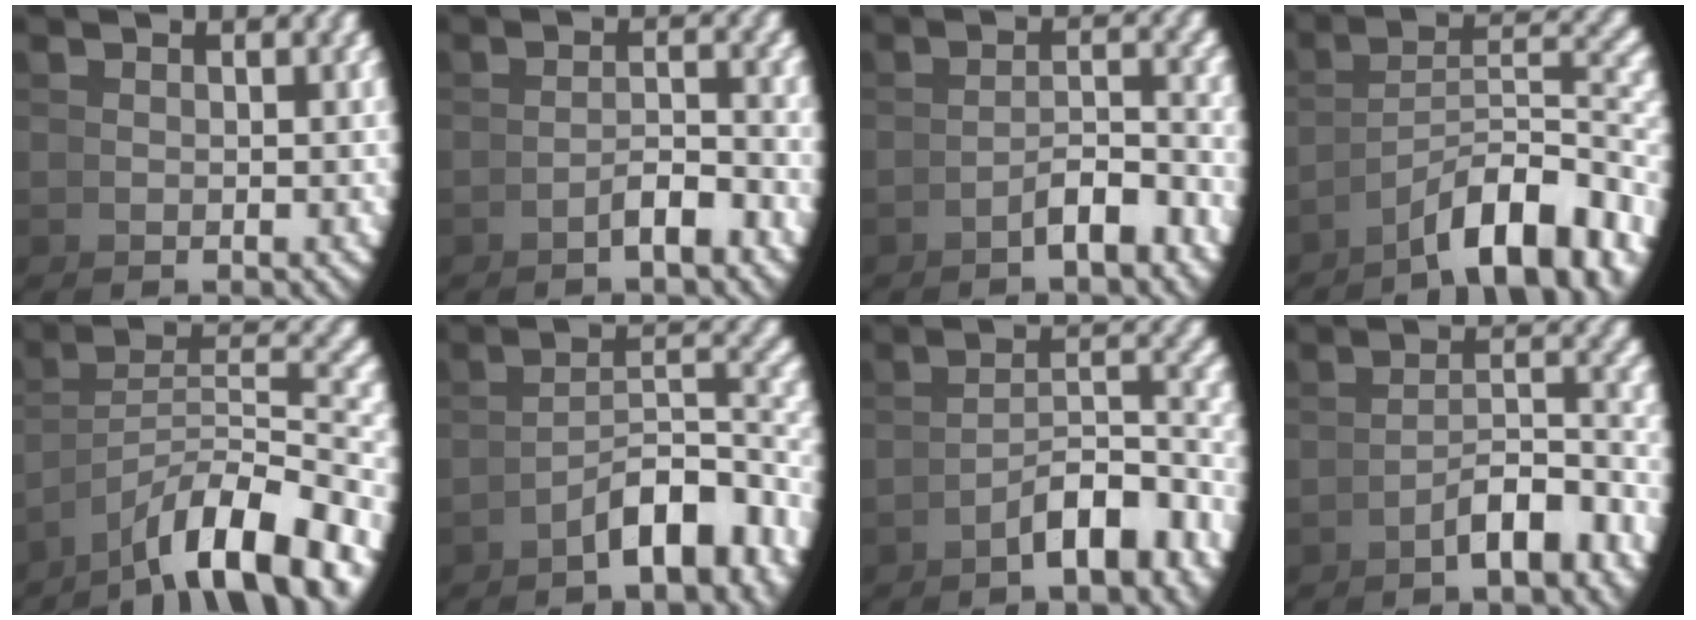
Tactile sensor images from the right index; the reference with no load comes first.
{"total": 2.1, "force": [-1.5, -0.3, 1.5], "torque": [-0.010, 0.009, -0.030]}
{"total": 2.8, "force": [-1.8, 0.1, 2.1], "torque": [-0.016, 0.006, -0.034]}
{"total": 8.1, "force": [-3.2, 3.6, 6.5], "torque": [-0.084, -0.016, -0.038]}
{"total": 9.2, "force": [-3.3, 4.8, 7.2], "torque": [-0.107, -0.032, -0.029]}
{"total": 5.9, "force": [-3.1, 2.1, 4.5], "torque": [-0.051, -0.003, -0.047]}
{"total": 4.7, "force": [-2.6, 1.3, 3.6], "torque": [-0.039, 0.002, -0.039]}
{"total": 3.8, "force": [-2.3, 0.7, 3.0], "torque": [-0.028, 0.002, -0.034]}